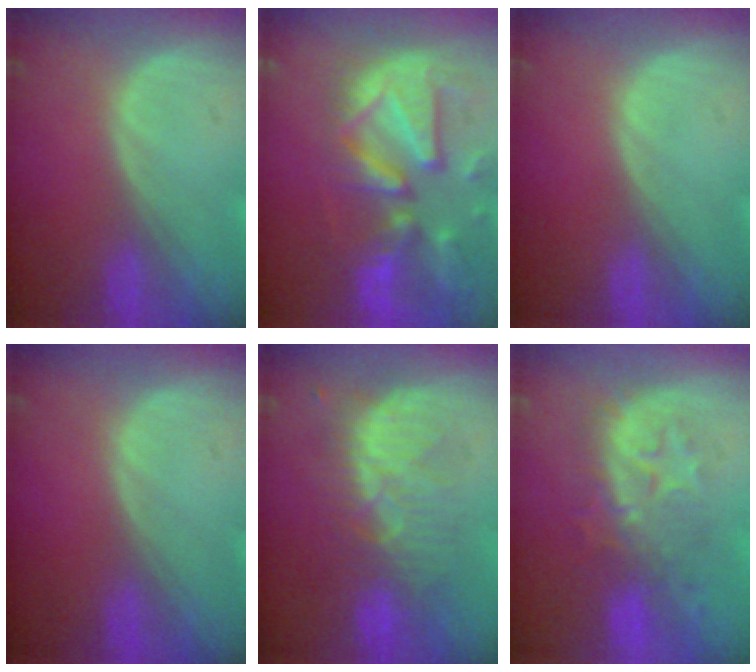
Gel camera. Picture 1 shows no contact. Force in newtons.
{"total": 12.9, "press": 11.3, "slide": 6.4}
{"total": 0.0}
{"total": 0.0}
{"total": 8.5, "press": 8.4, "slide": 1.3}
{"total": 8.4, "press": 8.2, "slide": 1.6}